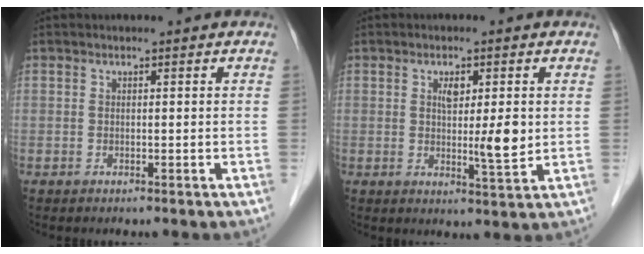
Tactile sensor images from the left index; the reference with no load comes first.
{"total": 5.6, "force": [0.7, 1.3, 5.4], "torque": [-0.081, -0.006, 0.011]}